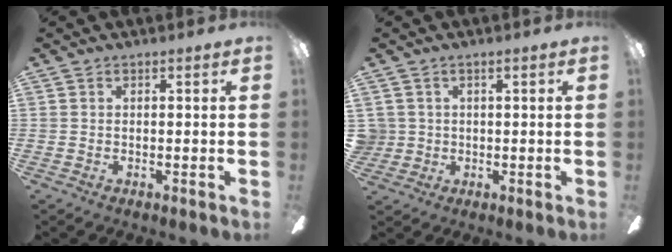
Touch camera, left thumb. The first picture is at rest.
{"total": 2.9, "force": [0.7, 2.8, 0.3], "torque": [-0.014, 0.007, 0.013]}